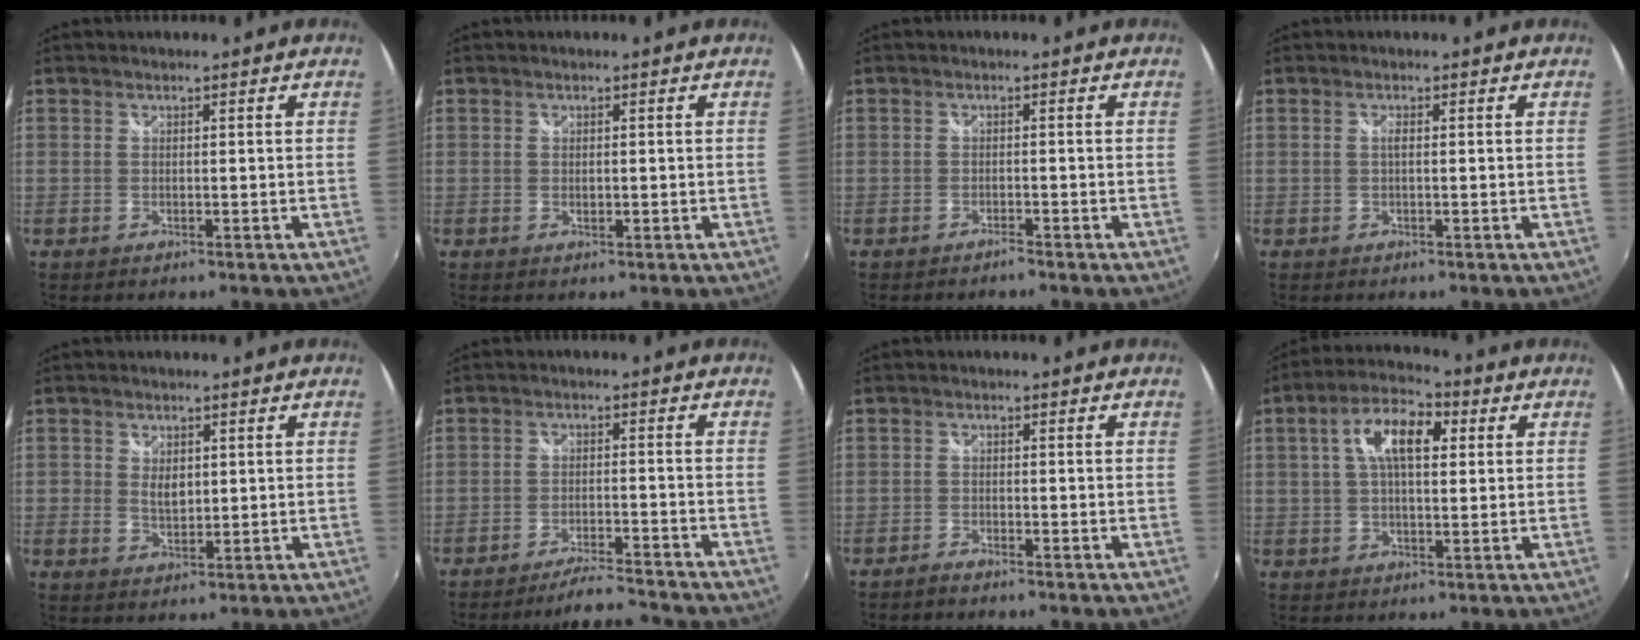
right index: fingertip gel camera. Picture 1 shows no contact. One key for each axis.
{"total": 0.9, "fx": -0.1, "fy": 0.6, "fz": 0.6, "tx": -0.014, "ty": -0.001, "tz": -0.001}
{"total": 1.2, "fx": -1.2, "fy": 0.1, "fz": 0.2, "tx": -0.007, "ty": -0.005, "tz": -0.024}
{"total": 0.9, "fx": 0.0, "fy": 0.0, "fz": 0.9, "tx": -0.016, "ty": 0.002, "tz": -0.002}
{"total": 3.5, "fx": 0.5, "fy": 2.5, "fz": 2.4, "tx": -0.040, "ty": -0.001, "tz": 0.009}
{"total": 8.2, "fx": -7.9, "fy": -0.1, "fz": 2.2, "tx": -0.058, "ty": 0.002, "tz": -0.121}
{"total": 1.6, "fx": -1.6, "fy": 0.2, "fz": 0.3, "tx": -0.015, "ty": -0.005, "tz": -0.033}
{"total": 9.8, "fx": 2.7, "fy": 2.4, "fz": 9.2, "tx": -0.172, "ty": 0.018, "tz": 0.045}